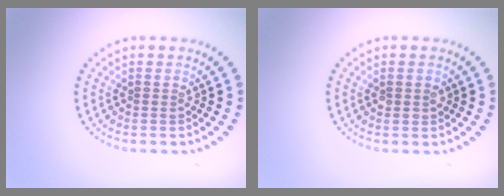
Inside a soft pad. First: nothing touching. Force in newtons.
{"total": 1.1, "press": 1.1, "slide": 0.2}